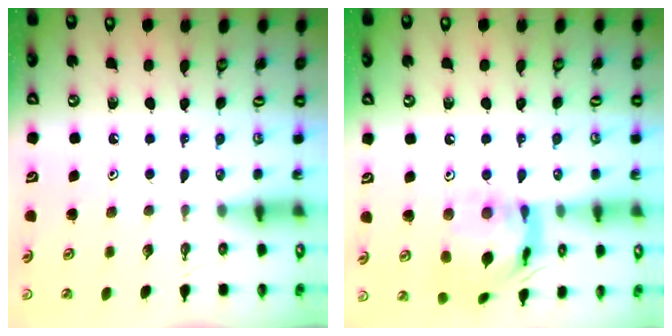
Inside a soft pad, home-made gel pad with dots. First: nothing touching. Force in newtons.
{"total": 16.0, "press": 16.0, "slide": 1.6}